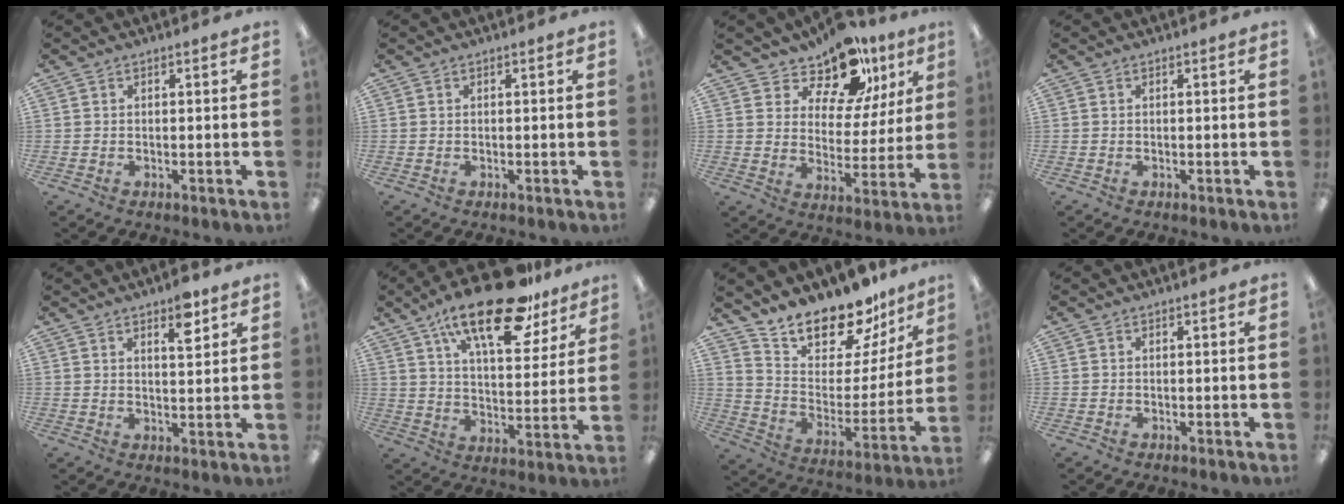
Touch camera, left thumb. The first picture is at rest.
{"total": 0.0}
{"total": 14.2, "force": [11.1, 6.7, 5.7], "torque": [-0.097, -0.073, 0.201]}
{"total": 0.0}
{"total": 6.2, "force": [4.3, 2.3, 3.9], "torque": [-0.038, -0.025, 0.066]}
{"total": 21.9, "force": [15.0, 8.4, 13.6], "torque": [-0.217, -0.079, 0.250]}
{"total": 17.6, "force": [15.9, 6.1, 4.3], "torque": [-0.081, -0.138, 0.284]}
{"total": 0.0}